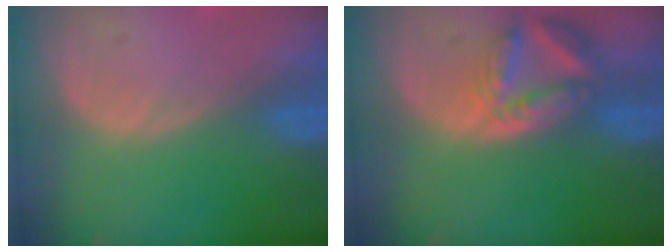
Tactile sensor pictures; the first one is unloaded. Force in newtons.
{"total": 8.0, "press": 7.1, "slide": 3.8}